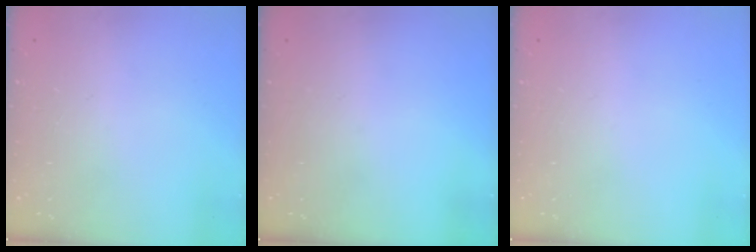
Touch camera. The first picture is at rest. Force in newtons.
{"total": 0.0}
{"total": 0.0}